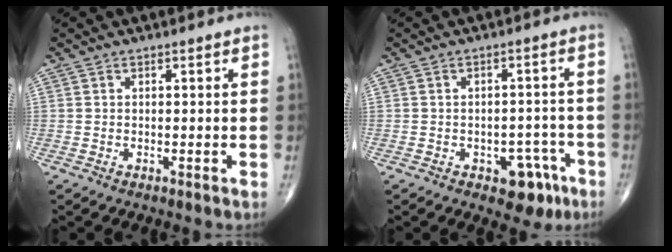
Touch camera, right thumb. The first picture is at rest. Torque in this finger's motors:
{"motor_torque": [2.68, 2.21, 0.27, -0.60, 0.00]}